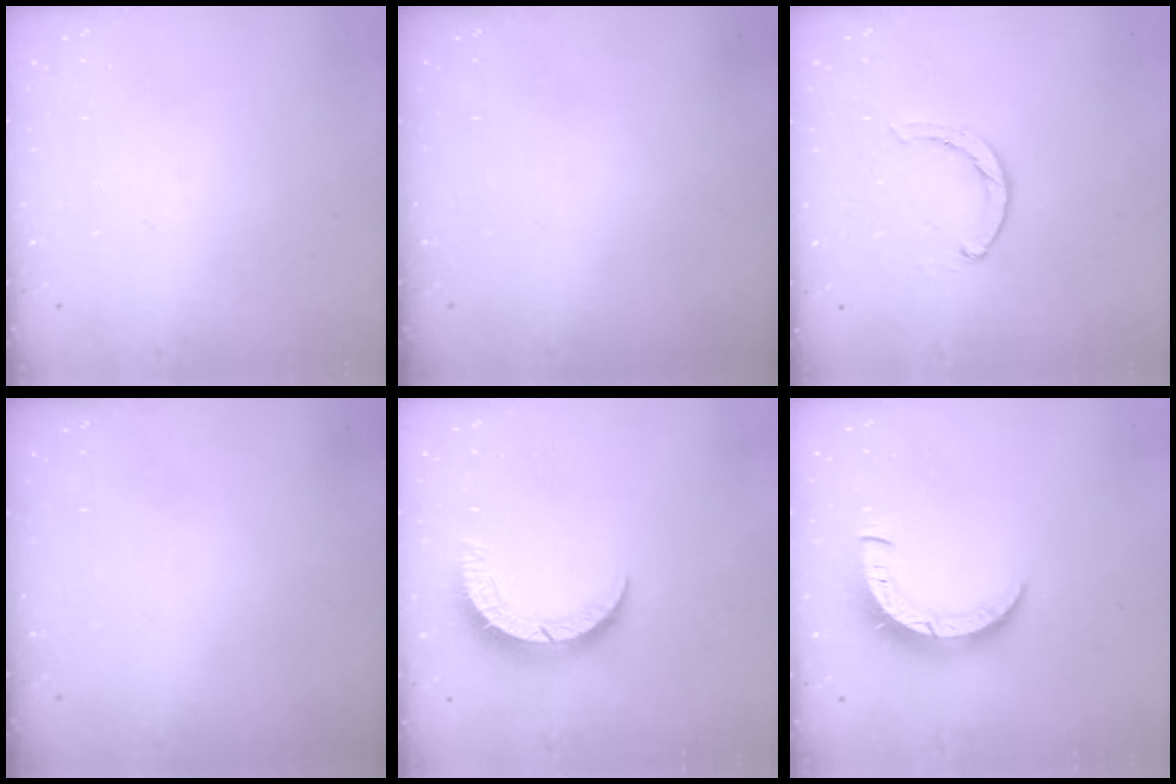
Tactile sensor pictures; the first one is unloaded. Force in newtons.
{"total": 0.0}
{"total": 1.7, "press": 1.6, "slide": 0.3}
{"total": 0.0}
{"total": 7.4, "press": 7.4, "slide": 0.7}
{"total": 8.3, "press": 8.3, "slide": 1.0}